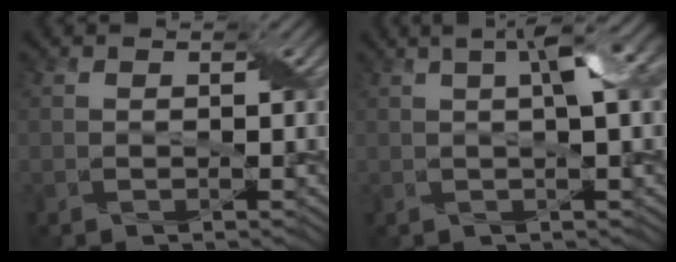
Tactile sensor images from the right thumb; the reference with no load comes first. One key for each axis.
{"total": 5.6, "fx": 1.6, "fy": 1.1, "fz": 5.3, "tx": -0.089, "ty": 0.022, "tz": 0.023}